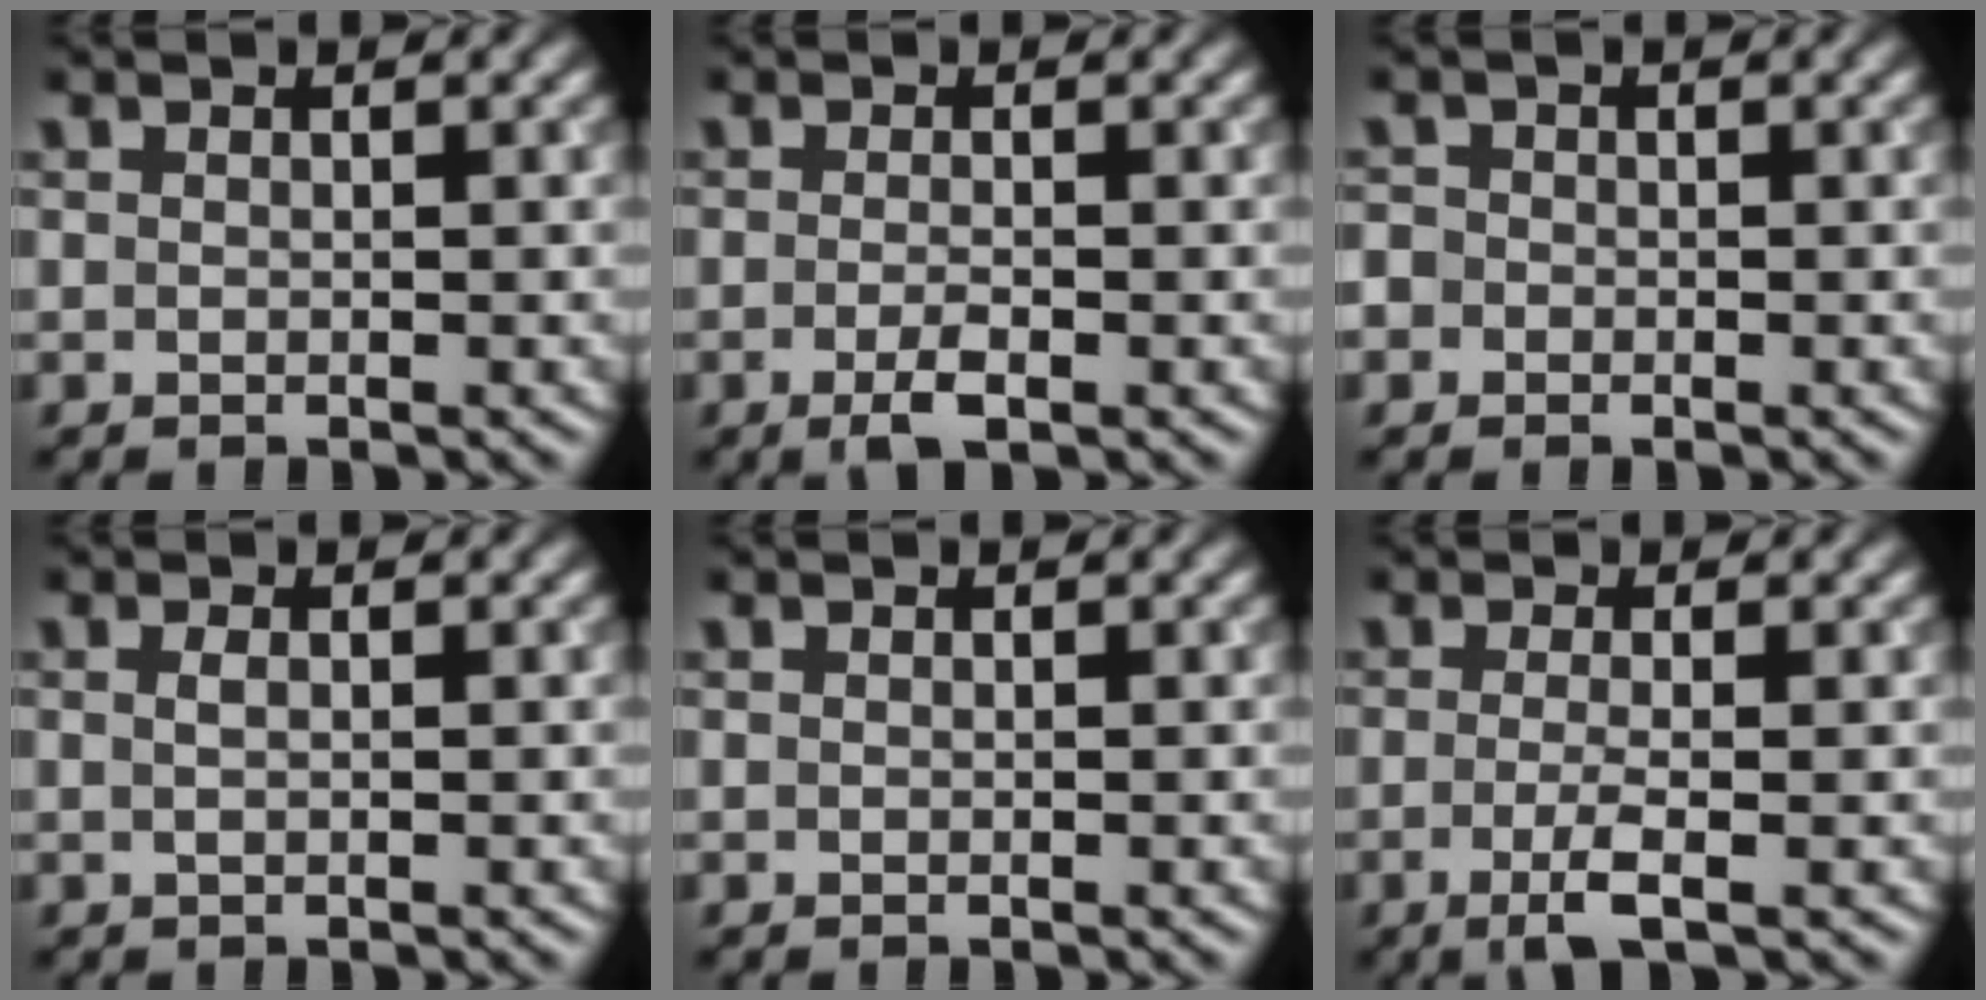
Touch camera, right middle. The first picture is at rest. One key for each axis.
{"total": 1.9, "fx": -0.8, "fy": 0.4, "fz": 1.7, "tx": -0.030, "ty": -0.002, "tz": -0.017}
{"total": 1.5, "fx": -0.5, "fy": 1.3, "fz": 0.3, "tx": 0.009, "ty": 0.005, "tz": -0.015}
{"total": 0.8, "fx": 0.1, "fy": 0.3, "fz": 0.7, "tx": -0.013, "ty": 0.003, "tz": 0.001}
{"total": 0.0}
{"total": 3.1, "fx": -0.8, "fy": 0.8, "fz": 2.9, "tx": -0.052, "ty": -0.007, "tz": -0.017}